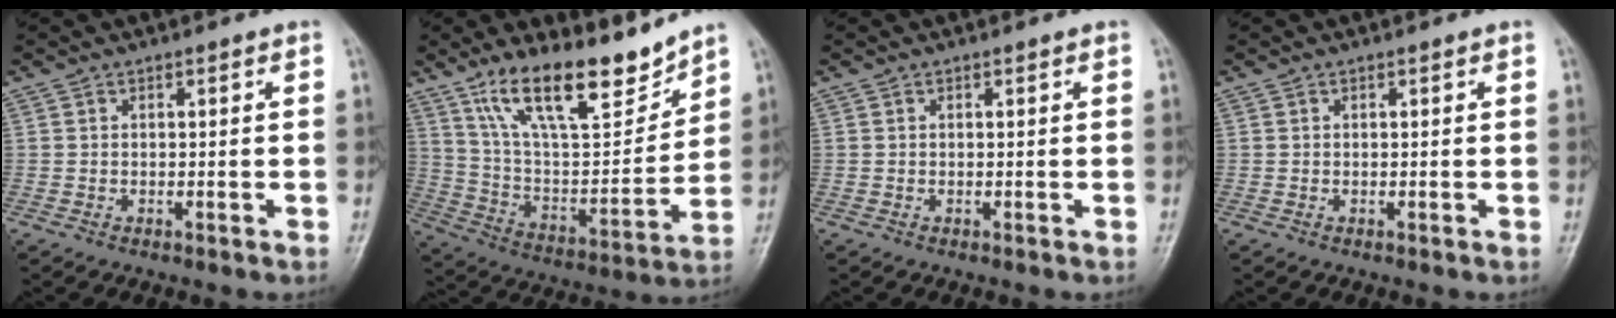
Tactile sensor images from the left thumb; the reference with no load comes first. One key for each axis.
{"total": 18.9, "fx": 13.9, "fy": 6.1, "fz": 11.3, "tx": -0.152, "ty": -0.078, "tz": 0.251}
{"total": 0.0}
{"total": 0.0}